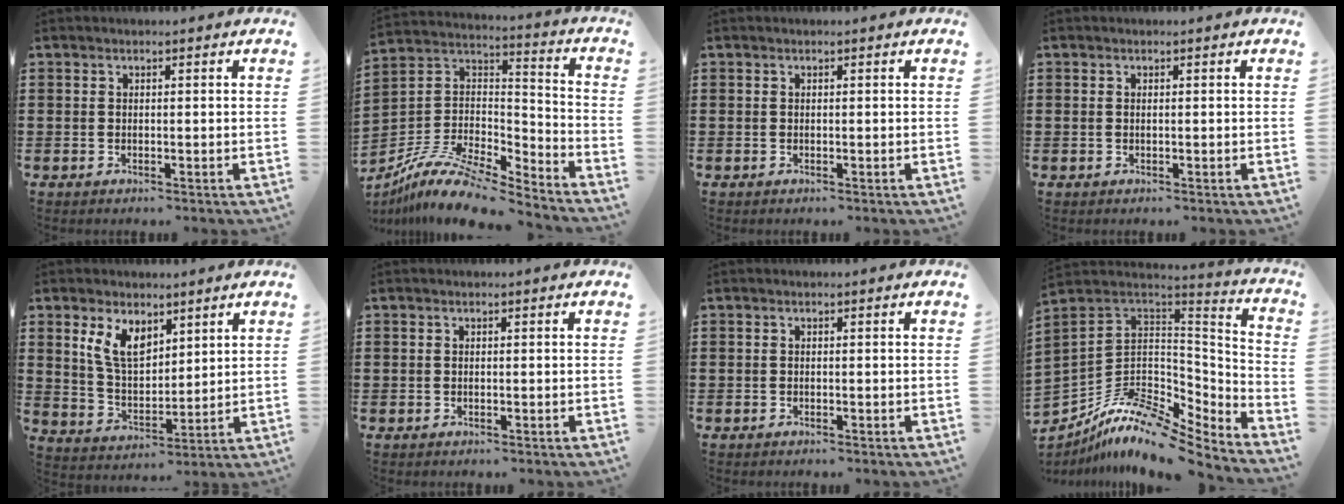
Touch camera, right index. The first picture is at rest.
{"total": 10.1, "force": [-8.5, 2.7, 4.9], "torque": [-0.099, 0.020, -0.169]}
{"total": 0.0}
{"total": 0.0}
{"total": 7.2, "force": [4.1, 3.9, 4.4], "torque": [-0.100, 0.002, 0.077]}
{"total": 0.0}
{"total": 0.0}
{"total": 10.3, "force": [-7.2, 4.5, 5.8], "torque": [-0.128, 0.004, -0.144]}